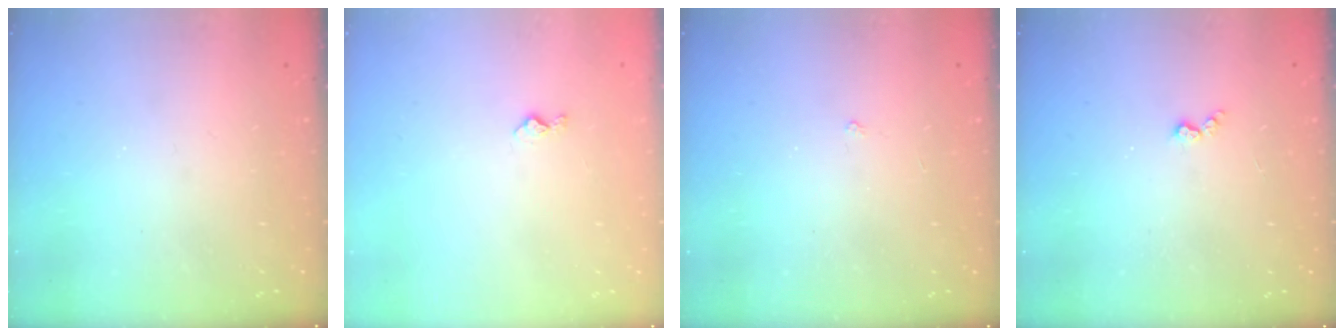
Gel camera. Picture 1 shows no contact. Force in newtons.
{"total": 3.3, "press": 3.3, "slide": 0.4}
{"total": 1.1, "press": 1.1, "slide": 0.3}
{"total": 2.9, "press": 2.9, "slide": 0.5}